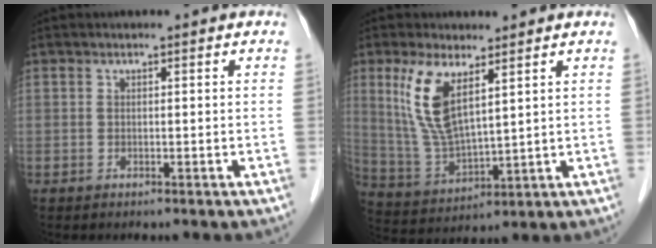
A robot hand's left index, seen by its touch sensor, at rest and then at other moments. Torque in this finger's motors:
{"motor_torque": [1.10, -1.04, 0.77, 0.14]}